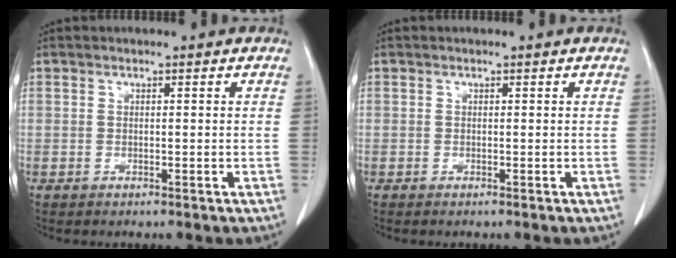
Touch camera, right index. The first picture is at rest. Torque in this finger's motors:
{"motor_torque": [-0.04, -0.07, 0.03, 0.01]}